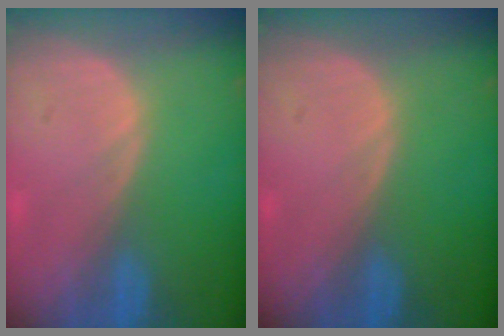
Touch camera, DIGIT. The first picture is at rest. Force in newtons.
{"total": 0.0}